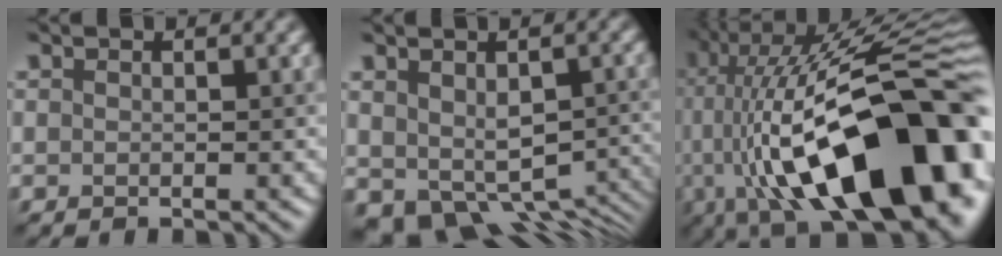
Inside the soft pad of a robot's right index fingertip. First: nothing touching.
{"total": 8.4, "force": [-2.9, 5.3, 5.8], "torque": [-0.092, -0.042, -0.021]}
{"total": 20.7, "force": [-2.0, 8.5, 18.8], "torque": [-0.288, 0.018, -0.029]}